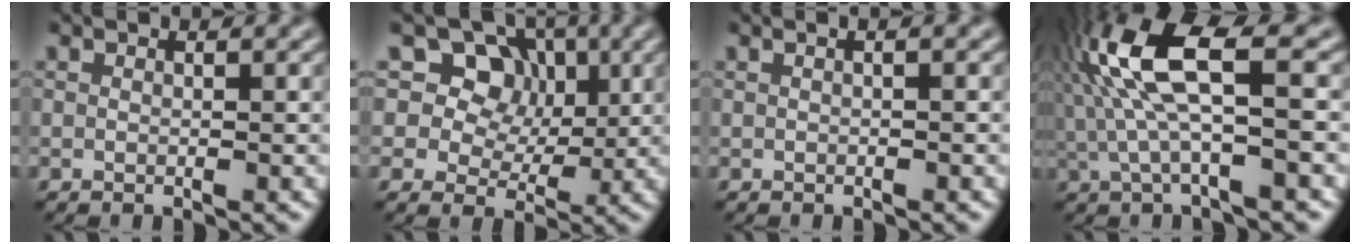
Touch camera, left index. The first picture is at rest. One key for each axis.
{"total": 8.4, "fx": 3.7, "fy": 6.5, "fz": 3.9, "tx": -0.068, "ty": 0.006, "tz": 0.048}
{"total": 1.2, "fx": 0.2, "fy": 0.5, "fz": 1.1, "tx": -0.012, "ty": 0.001, "tz": -0.006}
{"total": 8.1, "fx": 1.3, "fy": 2.3, "fz": 7.6, "tx": -0.171, "ty": 0.020, "tz": 0.023}